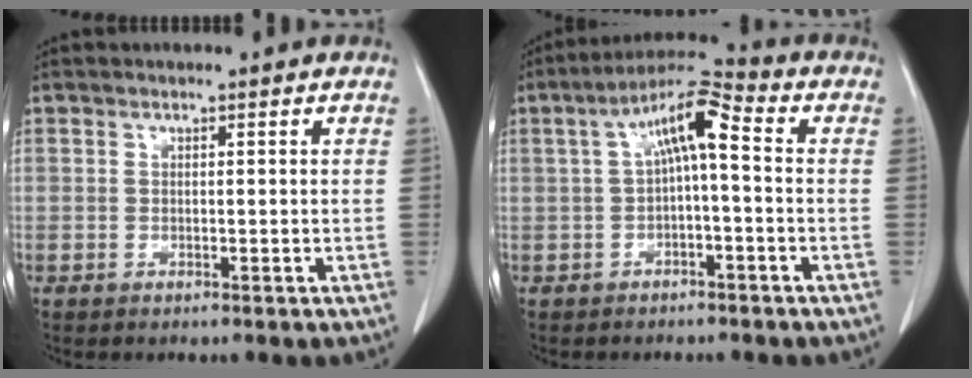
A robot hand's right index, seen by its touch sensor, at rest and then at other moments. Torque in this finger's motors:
{"motor_torque": [1.11, -0.05, 0.57, 0.15]}